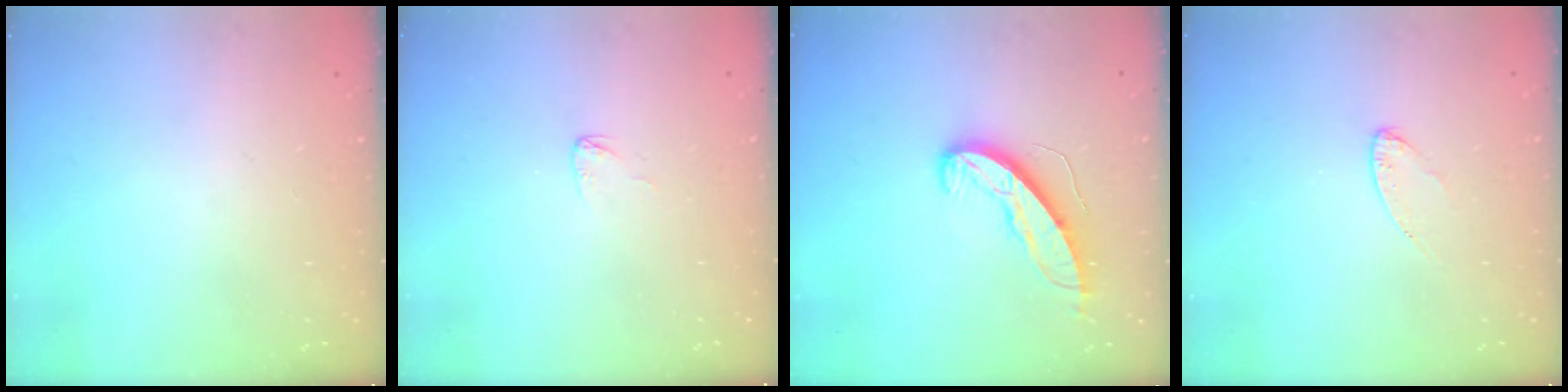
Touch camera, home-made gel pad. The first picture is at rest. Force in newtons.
{"total": 2.9, "press": 2.9, "slide": 0.2}
{"total": 10.0, "press": 10.0, "slide": 0.7}
{"total": 4.2, "press": 4.1, "slide": 0.4}